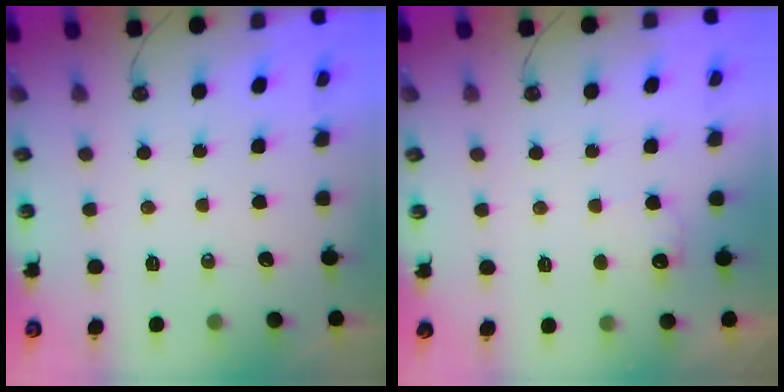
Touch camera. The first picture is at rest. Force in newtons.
{"total": 6.1, "press": 6.0, "slide": 0.5}